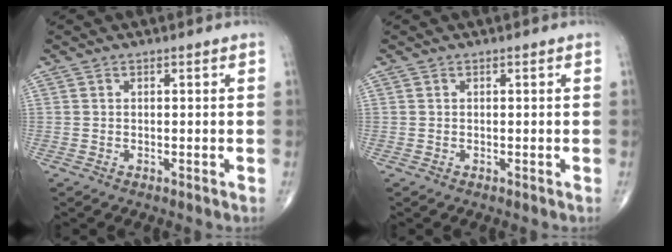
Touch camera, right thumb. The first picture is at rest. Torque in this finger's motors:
{"motor_torque": [0.05, 0.05, -0.05, -0.05, 0.00]}